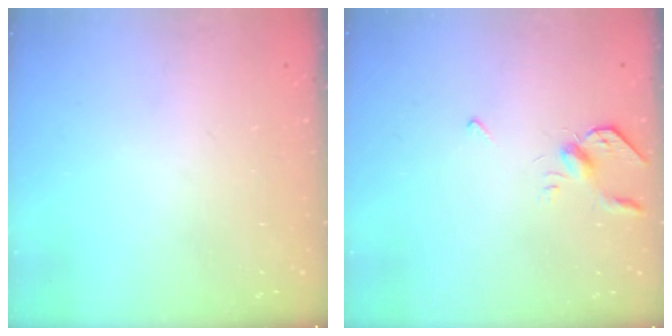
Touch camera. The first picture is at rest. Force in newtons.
{"total": 4.1, "press": 4.0, "slide": 0.9}